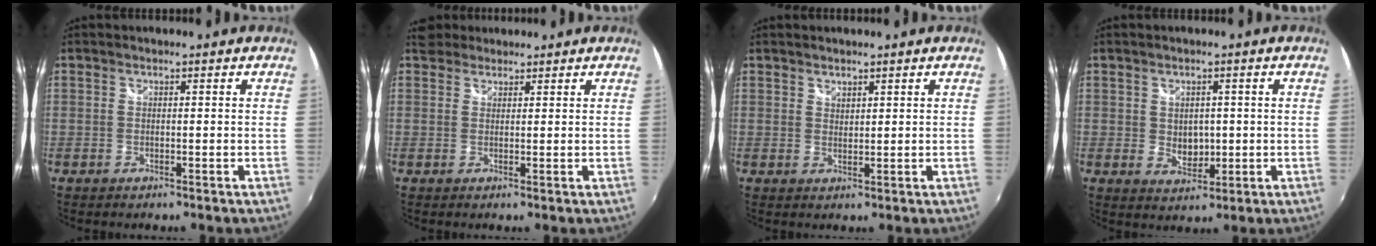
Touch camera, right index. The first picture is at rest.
{"total": 2.8, "force": [2.1, 1.8, 0.3], "torque": [-0.002, 0.013, 0.033]}
{"total": 1.1, "force": [1.0, 0.5, 0.1], "torque": [0.001, 0.000, 0.018]}
{"total": 4.1, "force": [0.2, 3.3, 2.4], "torque": [-0.036, -0.004, 0.009]}